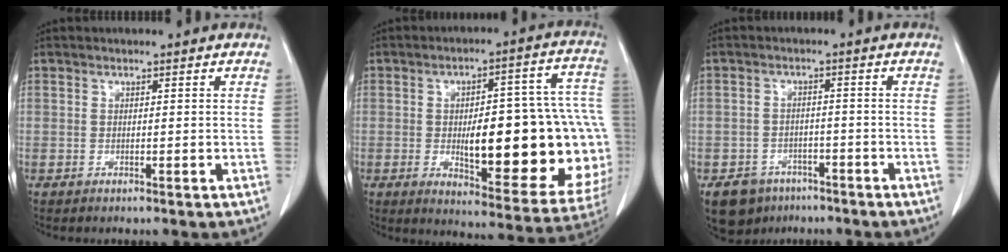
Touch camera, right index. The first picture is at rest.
{"total": 26.5, "force": [-2.6, 7.2, 25.4], "torque": [-0.242, 0.030, -0.011]}
{"total": 6.1, "force": [-4.2, 4.3, 1.2], "torque": [-0.017, 0.006, -0.061]}